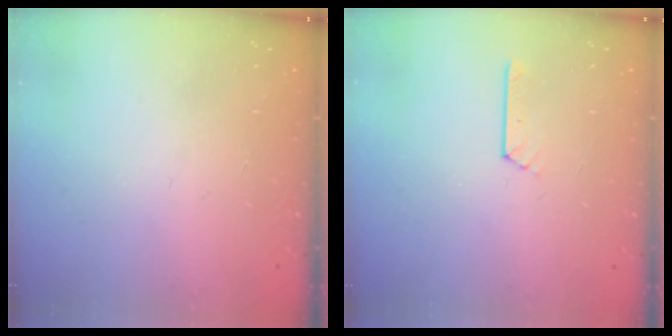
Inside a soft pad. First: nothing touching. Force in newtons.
{"total": 2.2, "press": 2.2, "slide": 0.3}